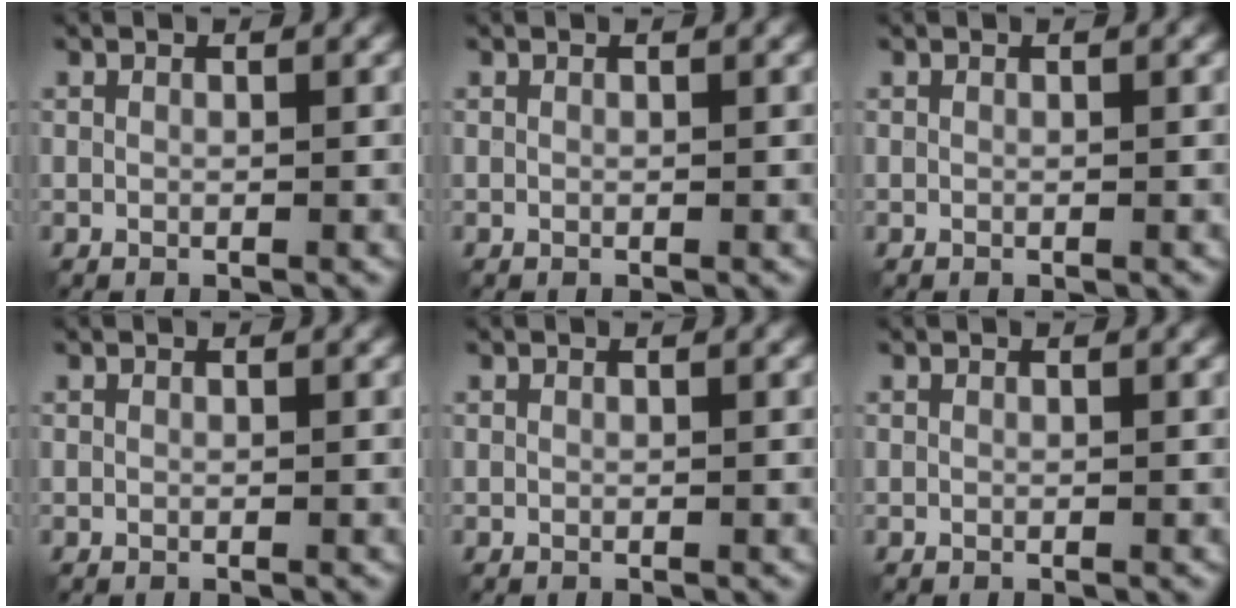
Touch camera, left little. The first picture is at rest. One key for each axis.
{"total": 0.0}
{"total": 0.0}
{"total": 0.0}
{"total": 0.0}
{"total": 0.0}